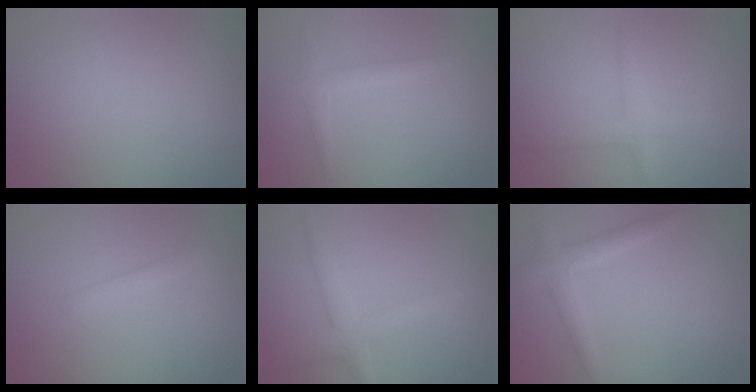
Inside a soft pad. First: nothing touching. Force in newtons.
{"total": 1.6, "press": 1.6, "slide": 0.1}
{"total": 1.7, "press": 1.7, "slide": 0.0}
{"total": 1.1, "press": 1.1, "slide": 0.0}
{"total": 2.8, "press": 2.8, "slide": 0.1}
{"total": 2.1, "press": 2.1, "slide": 0.0}